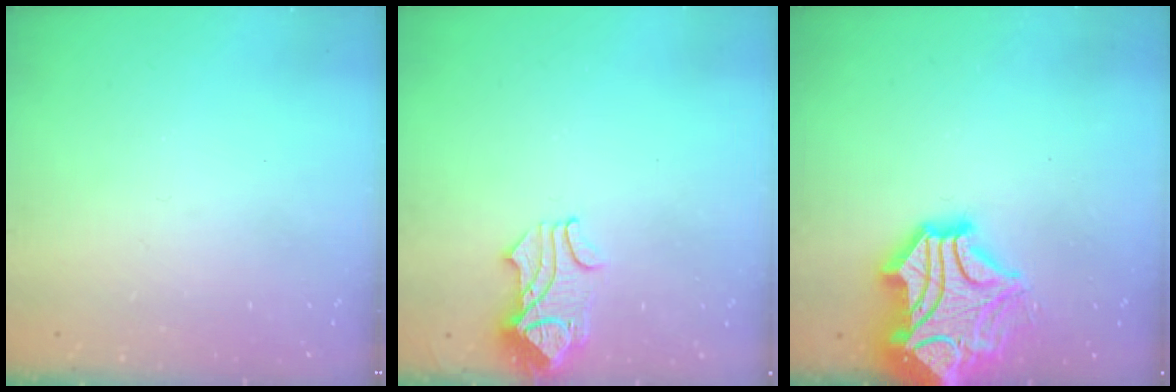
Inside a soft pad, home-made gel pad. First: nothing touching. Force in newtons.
{"total": 0.9, "press": 0.2, "slide": 0.9}
{"total": 10.0, "press": 9.8, "slide": 1.8}